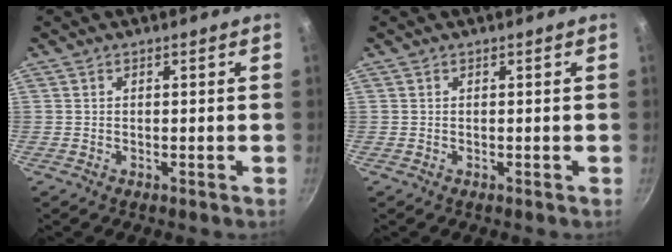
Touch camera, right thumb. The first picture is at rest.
{"total": 0.0}